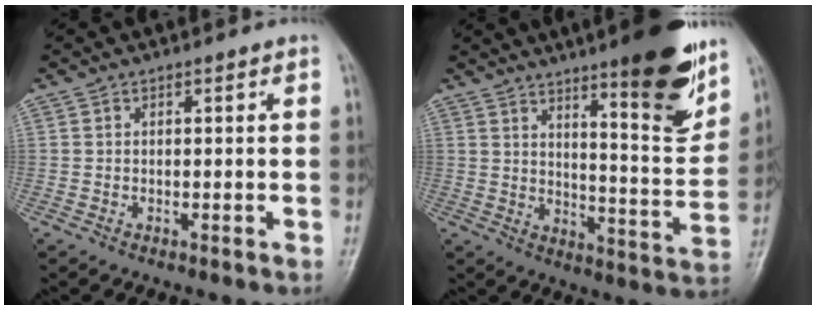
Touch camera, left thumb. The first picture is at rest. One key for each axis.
{"total": 16.9, "fx": 10.9, "fy": 3.1, "fz": 12.6, "tx": -0.145, "ty": -0.072, "tz": 0.162}